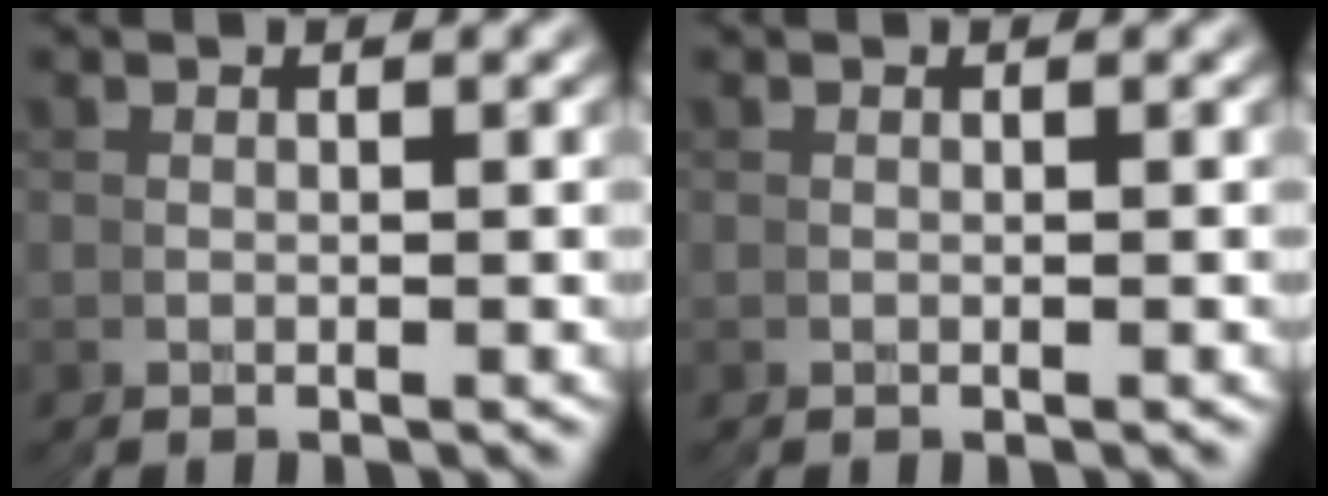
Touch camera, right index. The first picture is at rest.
{"total": 0.0}